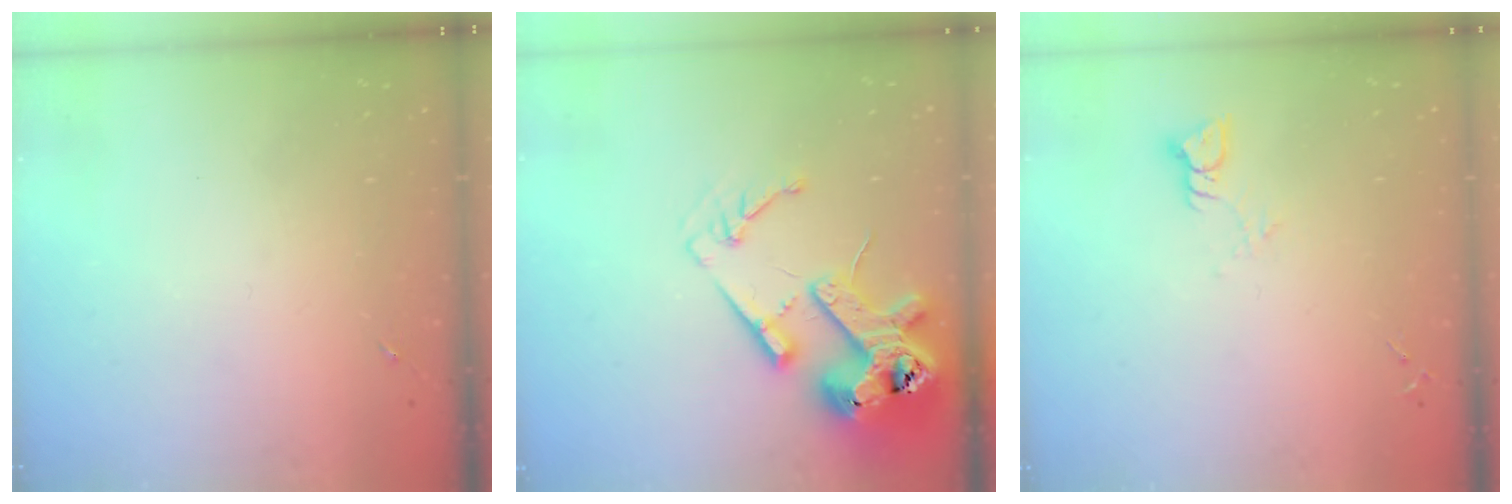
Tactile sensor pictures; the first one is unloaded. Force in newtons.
{"total": 18.0, "press": 17.9, "slide": 2.6}
{"total": 3.8, "press": 3.8, "slide": 0.4}